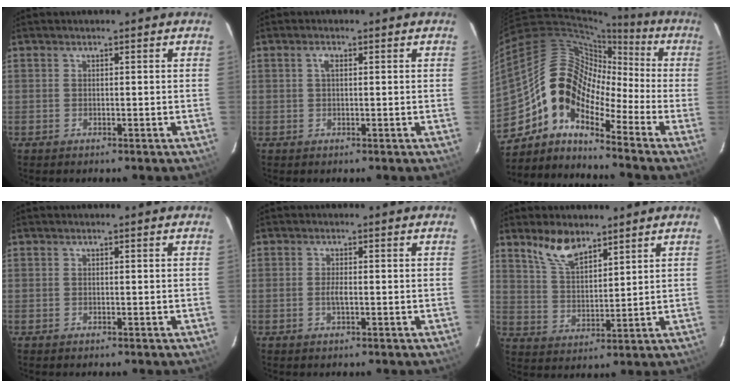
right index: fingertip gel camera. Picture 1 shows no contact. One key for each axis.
{"total": 1.0, "fx": 0.1, "fy": 0.4, "fz": 0.9, "tx": -0.018, "ty": 0.006, "tz": 0.000}
{"total": 12.1, "fx": -6.3, "fy": 6.9, "fz": 7.7, "tx": -0.120, "ty": 0.022, "tz": -0.139}
{"total": 0.0}
{"total": 1.8, "fx": -0.4, "fy": 0.5, "fz": 1.7, "tx": -0.034, "ty": 0.000, "tz": -0.008}
{"total": 8.0, "fx": 6.0, "fy": 3.2, "fz": 4.3, "tx": -0.078, "ty": 0.009, "tz": 0.122}